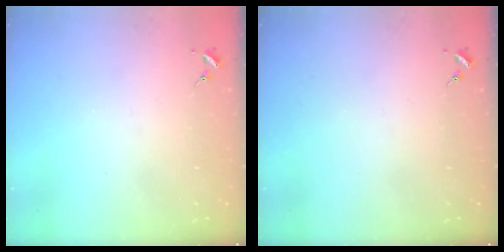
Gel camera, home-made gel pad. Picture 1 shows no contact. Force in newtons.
{"total": 0.0}